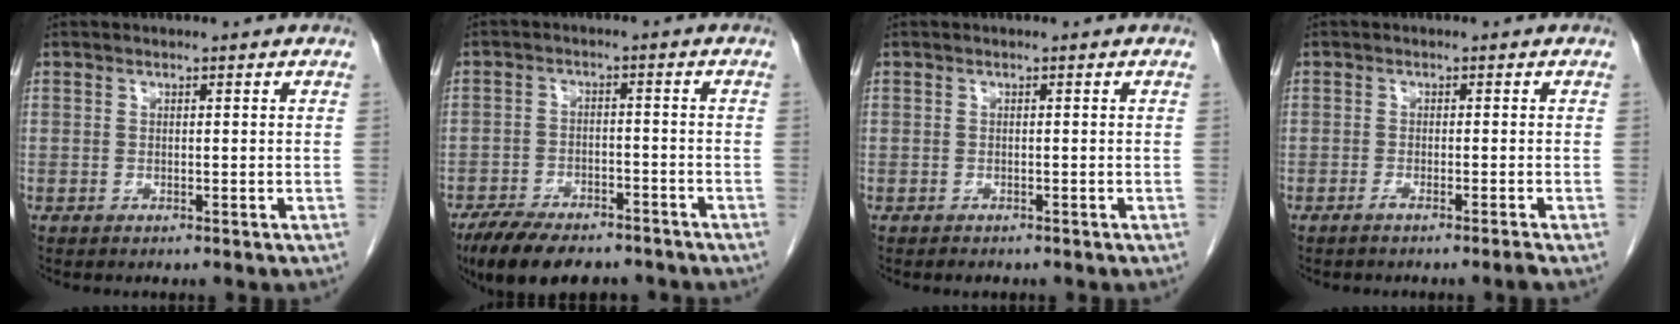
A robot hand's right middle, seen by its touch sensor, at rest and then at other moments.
{"total": 12.4, "force": [-9.9, 4.4, 5.9], "torque": [-0.095, -0.005, -0.151]}
{"total": 0.7, "force": [-0.6, 0.3, 0.2], "torque": [-0.008, -0.003, -0.008]}
{"total": 2.3, "force": [-1.8, -0.7, 1.2], "torque": [-0.016, 0.003, -0.031]}